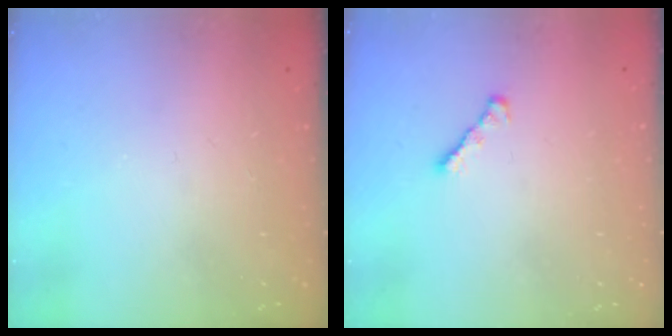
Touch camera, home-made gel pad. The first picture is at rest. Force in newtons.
{"total": 2.5, "press": 2.4, "slide": 0.6}